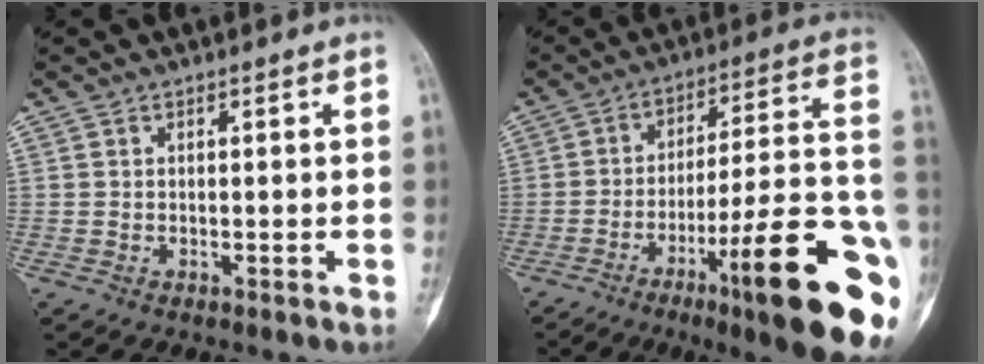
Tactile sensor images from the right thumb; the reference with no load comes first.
{"total": 24.9, "force": [-10.9, 3.8, 22.1], "torque": [-0.250, 0.050, -0.159]}